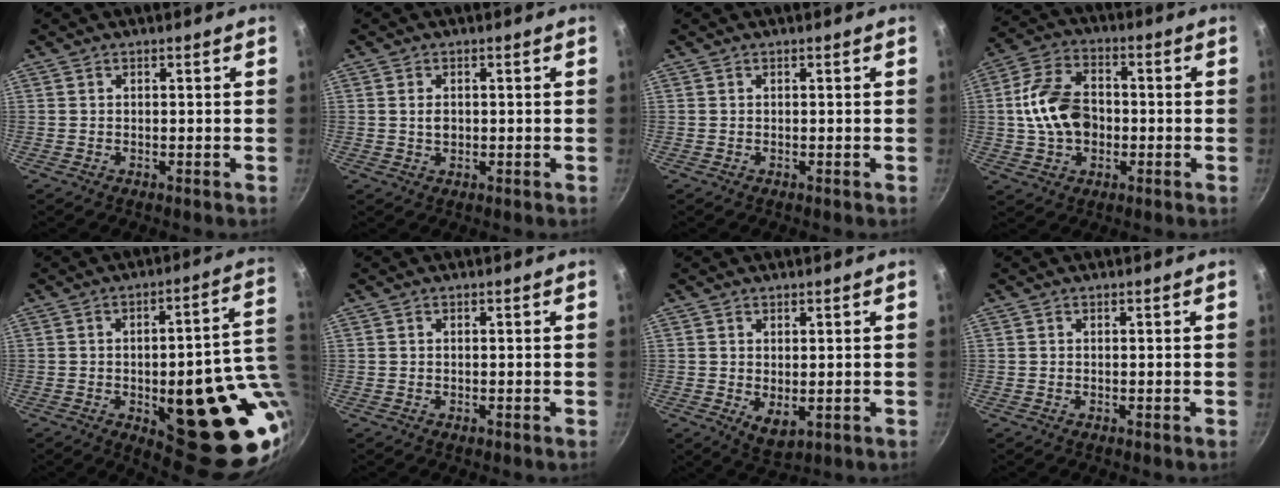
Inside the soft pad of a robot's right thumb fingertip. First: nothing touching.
{"total": 2.2, "force": [0.2, 1.5, 1.6], "torque": [-0.023, 0.001, 0.002]}
{"total": 0.0}
{"total": 12.9, "force": [-0.5, 9.0, 9.2], "torque": [-0.155, 0.024, -0.019]}
{"total": 25.5, "force": [-3.2, 10.2, 23.1], "torque": [-0.237, -0.007, -0.024]}
{"total": 0.5, "force": [-0.1, 0.4, 0.3], "torque": [-0.002, 0.001, -0.002]}
{"total": 4.5, "force": [0.1, 2.7, 3.6], "torque": [-0.052, -0.016, 0.010]}
{"total": 0.0}